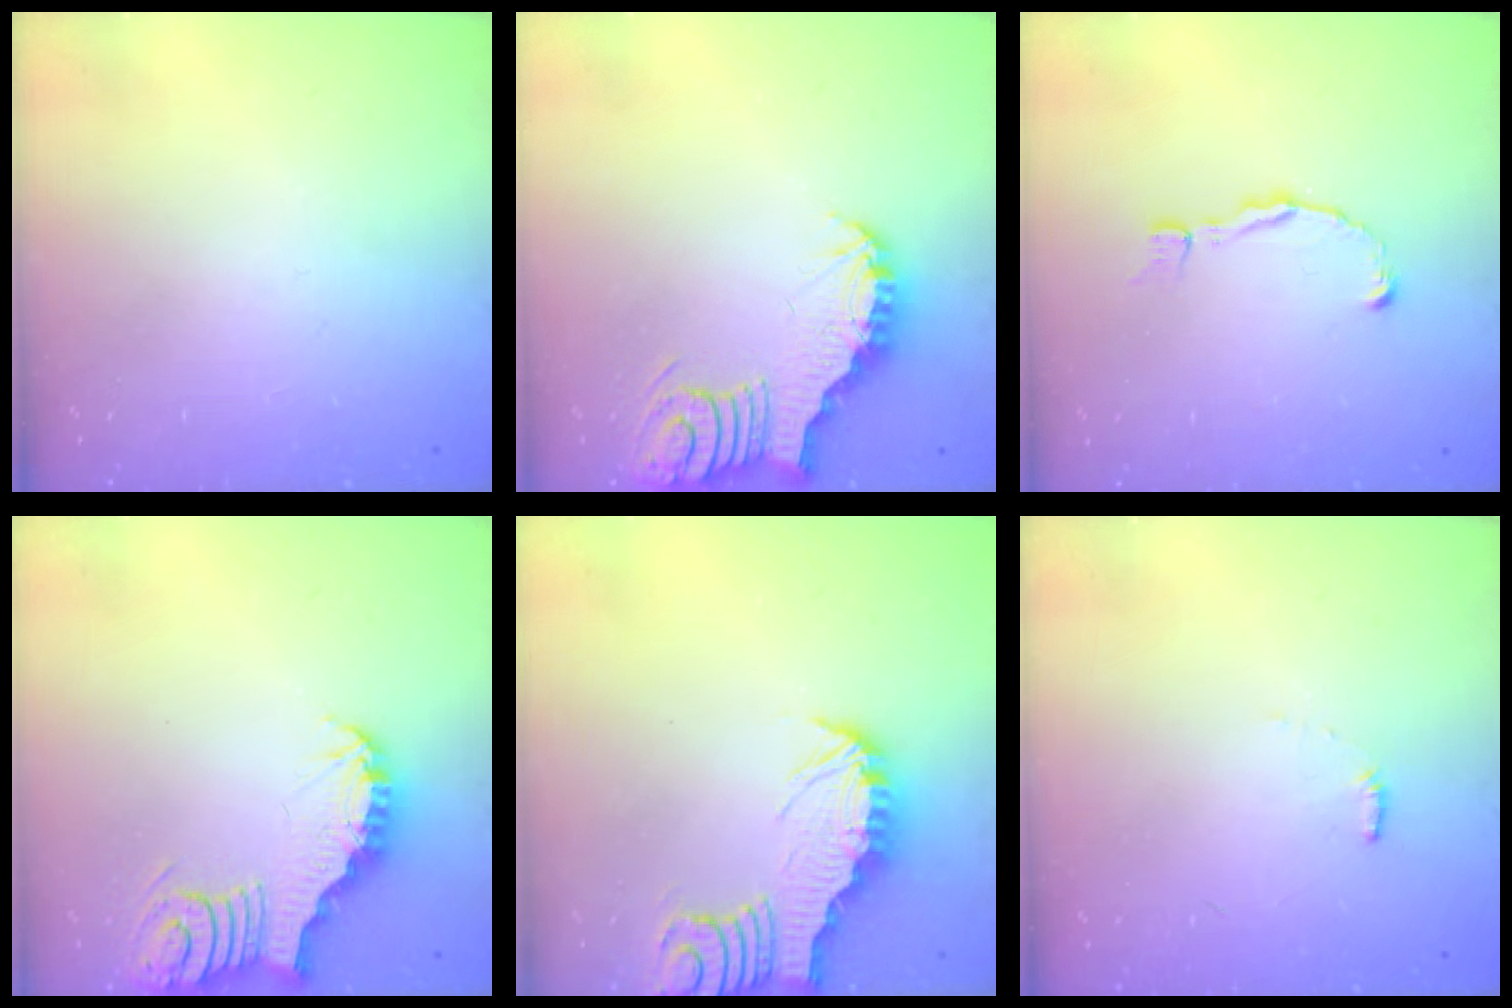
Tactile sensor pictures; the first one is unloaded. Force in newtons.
{"total": 3.5, "press": 3.4, "slide": 0.5}
{"total": 2.6, "press": 2.6, "slide": 0.2}
{"total": 3.8, "press": 3.7, "slide": 0.6}
{"total": 2.9, "press": 2.8, "slide": 0.3}
{"total": 6.0, "press": 5.9, "slide": 0.4}